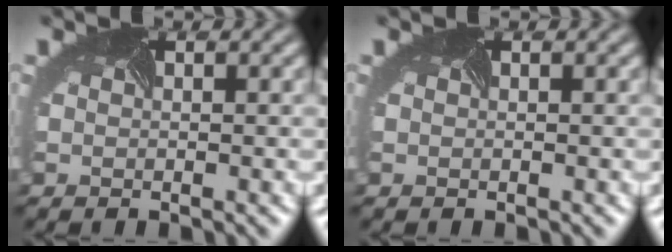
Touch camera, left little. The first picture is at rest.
{"total": 0.0}